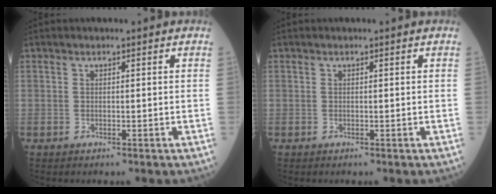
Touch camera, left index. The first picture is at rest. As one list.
[{"total": 0.0}]